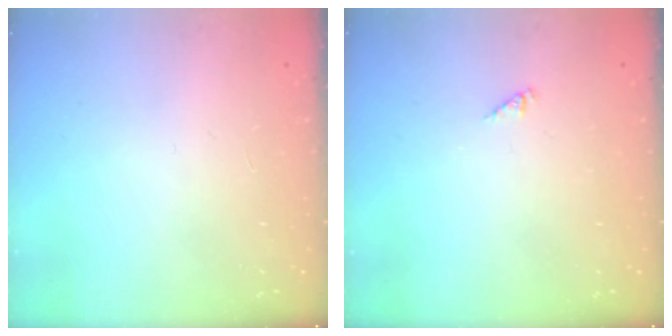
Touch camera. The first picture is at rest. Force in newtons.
{"total": 0.0}